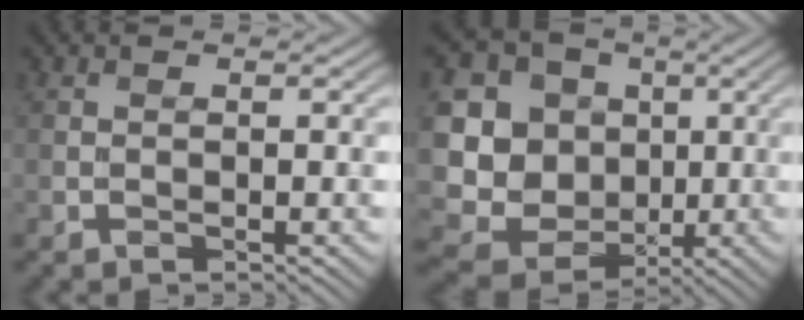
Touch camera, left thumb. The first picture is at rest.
{"total": 14.1, "force": [0.7, 13.2, 4.9], "torque": [-0.184, -0.013, 0.015]}